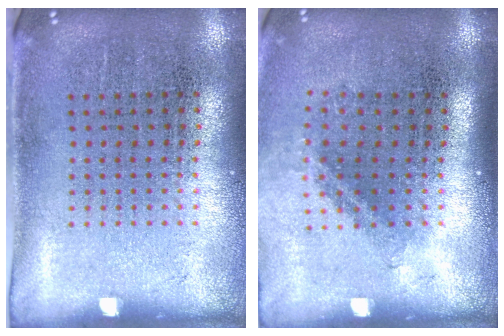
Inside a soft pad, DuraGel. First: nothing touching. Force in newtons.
{"total": 1.5, "press": 1.0, "slide": 1.0}